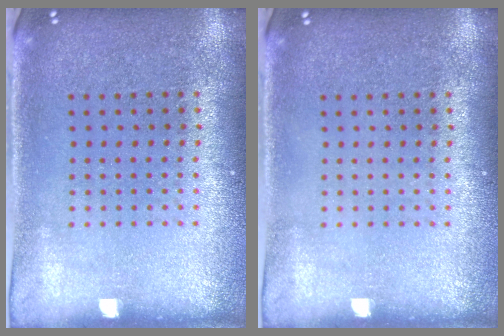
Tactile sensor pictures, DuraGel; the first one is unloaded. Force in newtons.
{"total": 0.0}